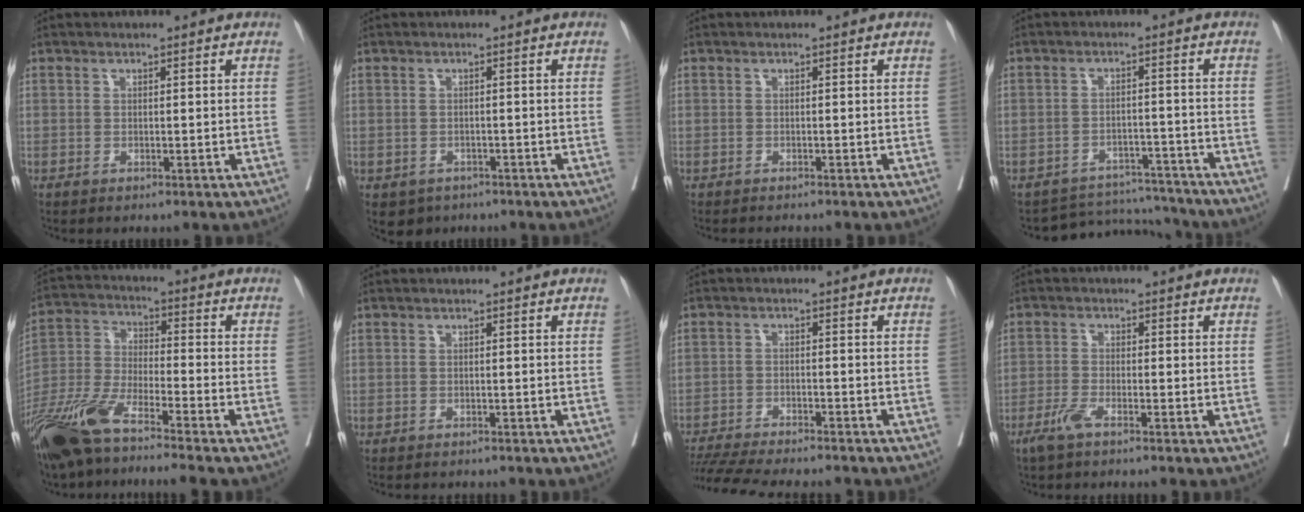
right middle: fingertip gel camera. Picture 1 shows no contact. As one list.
[{"total": 3.0, "force": [-1.8, 2.3, 0.7], "torque": [-0.008, 0.004, -0.021]}, {"total": 2.0, "force": [-1.8, 0.1, 1.0], "torque": [-0.015, -0.003, -0.019]}, {"total": 7.1, "force": [-6.8, 1.1, -1.7], "torque": [0.025, 0.030, -0.093]}, {"total": 15.8, "force": [-12.2, 0.7, 10.0], "torque": [-0.222, -0.030, -0.236]}, {"total": 3.3, "force": [-3.0, 0.7, 1.2], "torque": [-0.015, -0.002, -0.035]}, {"total": 15.5, "force": [-14.0, 1.8, 6.5], "torque": [-0.134, -0.022, -0.204]}, {"total": 3.3, "force": [-2.5, 0.1, 2.2], "torque": [-0.050, -0.005, -0.056]}]